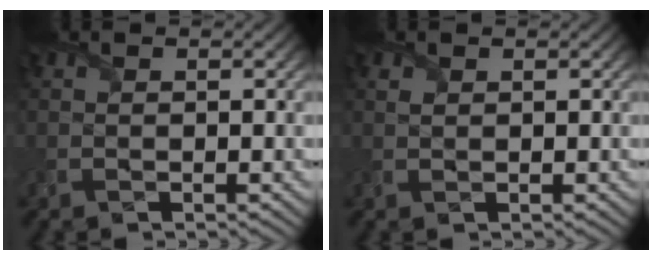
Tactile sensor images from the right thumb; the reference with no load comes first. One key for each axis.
{"total": 0.9, "fx": 0.5, "fy": 0.5, "fz": 0.4, "tx": -0.015, "ty": 0.002, "tz": 0.010}